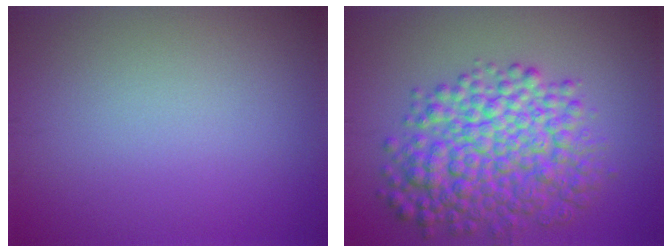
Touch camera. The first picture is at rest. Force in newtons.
{"total": 8.6, "press": 8.6, "slide": 0.0}